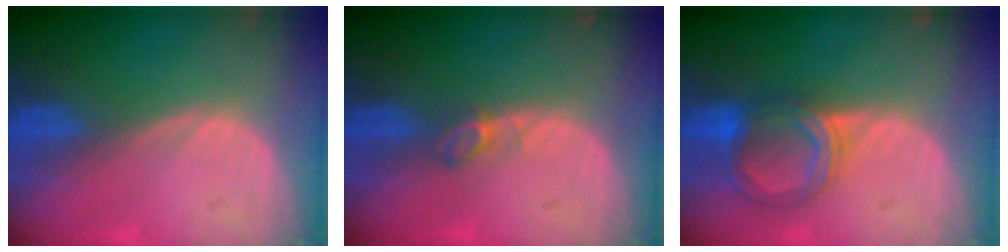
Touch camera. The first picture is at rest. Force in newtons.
{"total": 2.0, "press": 1.9, "slide": 0.4}
{"total": 6.2, "press": 6.1, "slide": 1.2}